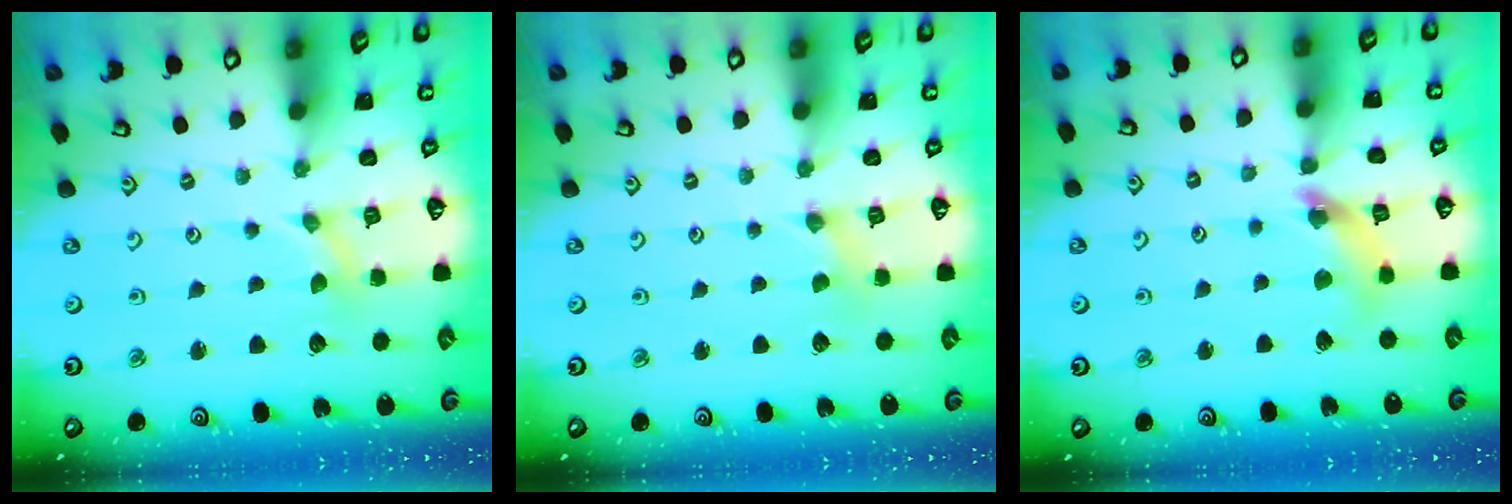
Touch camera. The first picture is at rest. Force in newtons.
{"total": 0.0}
{"total": 9.1, "press": 9.1, "slide": 0.8}